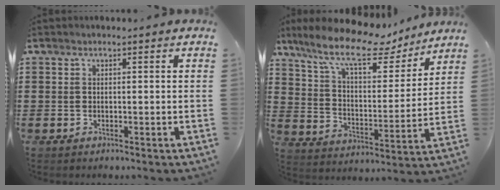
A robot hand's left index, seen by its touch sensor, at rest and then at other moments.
{"total": 12.5, "force": [9.9, 3.1, 7.1], "torque": [-0.159, -0.051, 0.167]}